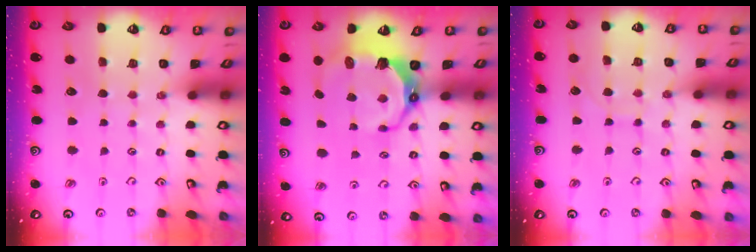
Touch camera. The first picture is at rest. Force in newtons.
{"total": 8.9, "press": 7.4, "slide": 4.8}
{"total": 6.4, "press": 6.4, "slide": 0.2}